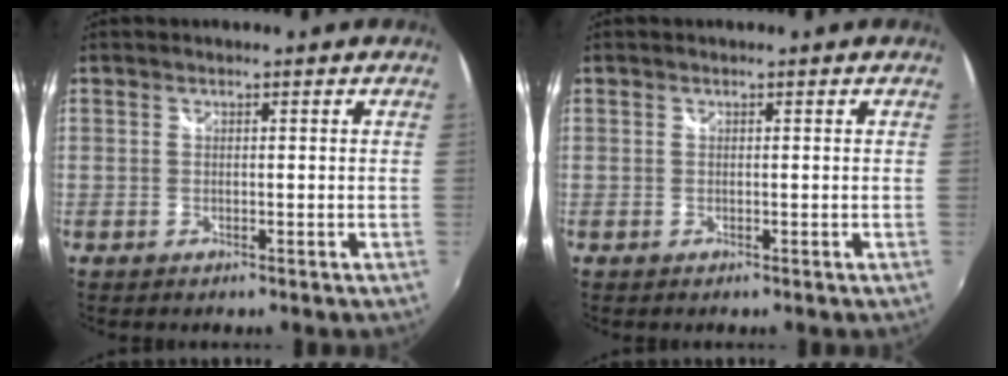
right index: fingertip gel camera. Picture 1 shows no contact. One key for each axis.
{"total": 0.0}